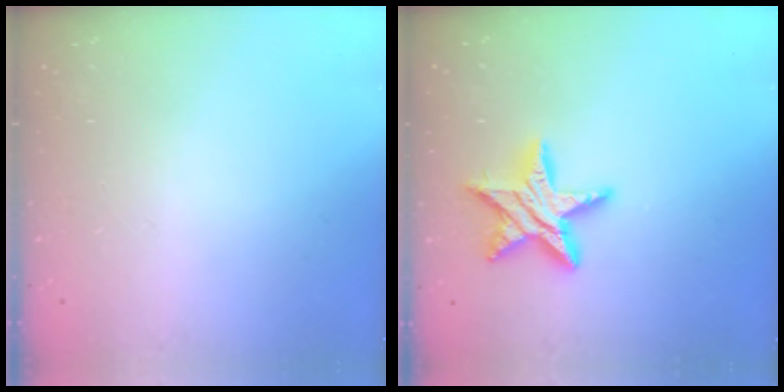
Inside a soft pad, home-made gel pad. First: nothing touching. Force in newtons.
{"total": 12.3, "press": 12.3, "slide": 0.8}